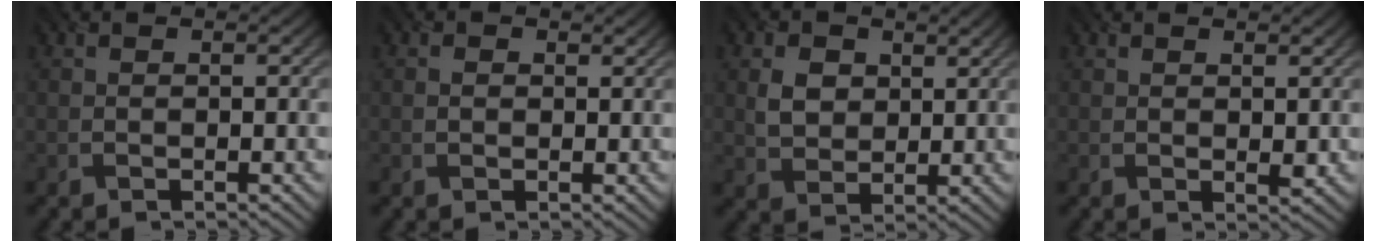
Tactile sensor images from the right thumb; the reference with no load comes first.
{"total": 1.1, "force": [0.2, 0.9, 0.6], "torque": [-0.016, -0.002, 0.003]}
{"total": 4.8, "force": [1.8, 3.6, 2.6], "torque": [-0.065, -0.002, 0.035]}
{"total": 1.5, "force": [0.7, 0.7, 1.2], "torque": [-0.020, -0.005, 0.016]}